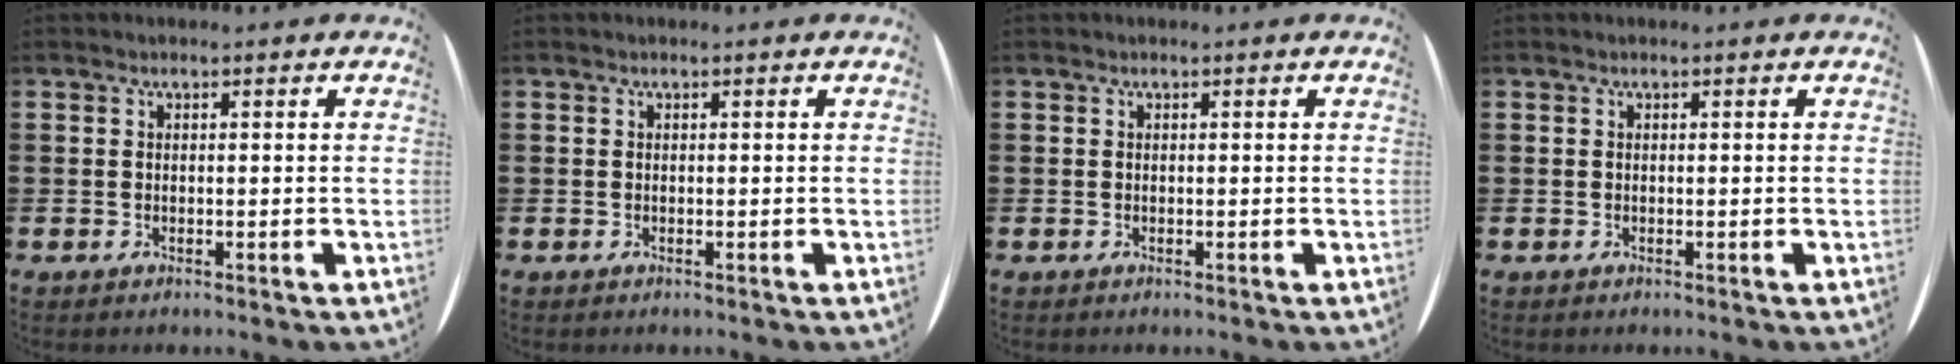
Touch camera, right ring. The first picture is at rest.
{"total": 0.0}
{"total": 0.0}
{"total": 0.0}